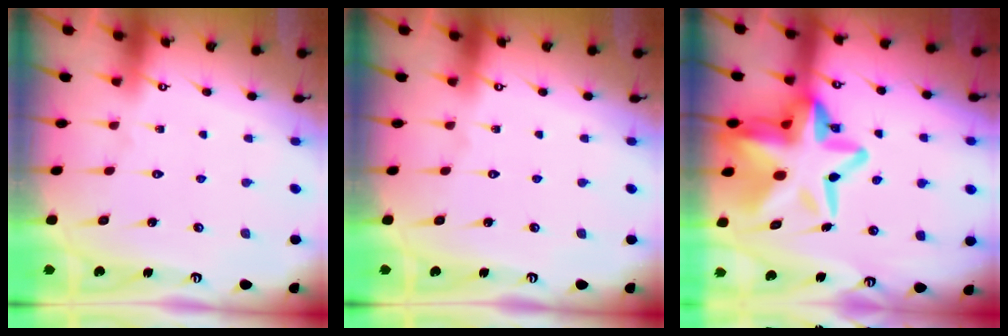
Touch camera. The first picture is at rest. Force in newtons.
{"total": 0.0}
{"total": 20.7, "press": 20.3, "slide": 3.6}